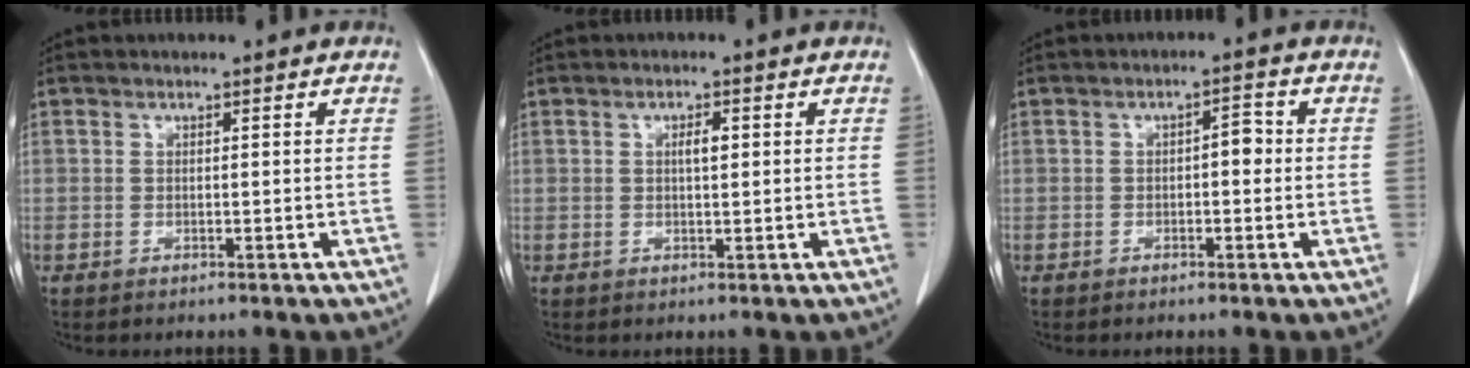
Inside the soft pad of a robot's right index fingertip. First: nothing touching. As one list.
[{"total": 2.4, "force": [0.5, 0.9, 2.2], "torque": [-0.042, 0.004, 0.009]}, {"total": 3.2, "force": [-0.2, 1.5, 2.8], "torque": [-0.044, 0.021, -0.003]}]